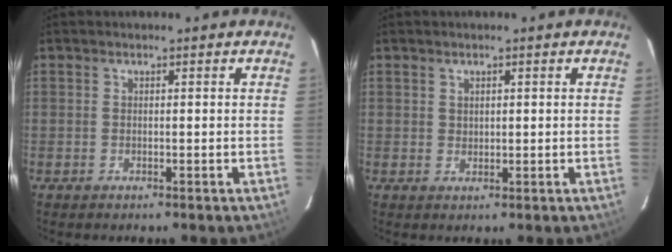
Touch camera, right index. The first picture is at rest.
{"total": 1.2, "force": [0.7, 0.8, 0.3], "torque": [-0.002, 0.003, 0.014]}